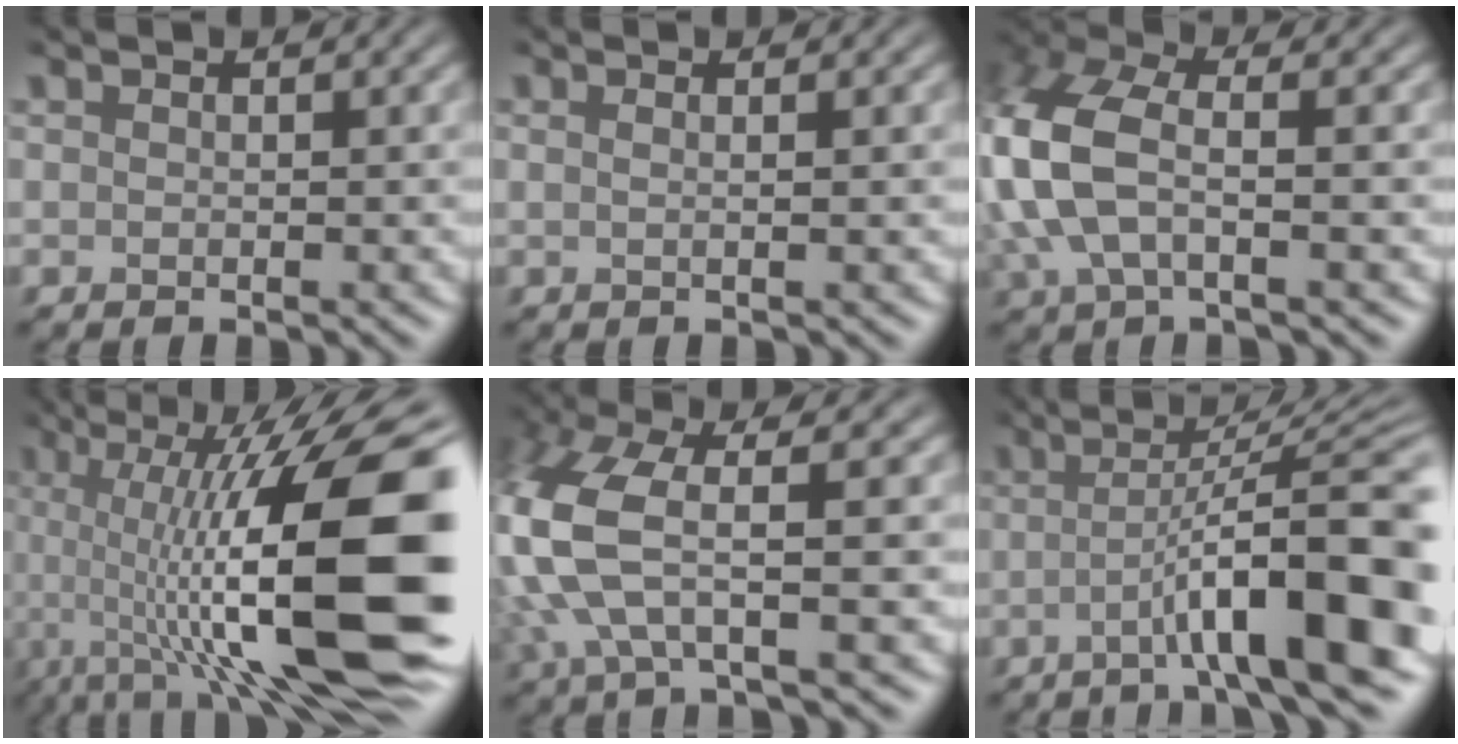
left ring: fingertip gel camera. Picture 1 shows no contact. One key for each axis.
{"total": 1.5, "fx": 0.4, "fy": 0.6, "fz": 1.3, "tx": -0.010, "ty": -0.003, "tz": -0.008}
{"total": 8.5, "fx": 0.1, "fy": 4.6, "fz": 7.1, "tx": -0.185, "ty": 0.009, "tz": -0.011}
{"total": 17.2, "fx": -1.3, "fy": 5.0, "fz": 16.4, "tx": -0.232, "ty": 0.021, "tz": -0.021}
{"total": 8.9, "fx": -0.2, "fy": 3.3, "fz": 8.2, "tx": -0.211, "ty": 0.004, "tz": -0.015}
{"total": 10.5, "fx": -2.4, "fy": 1.7, "fz": 10.1, "tx": -0.130, "ty": 0.017, "tz": -0.043}